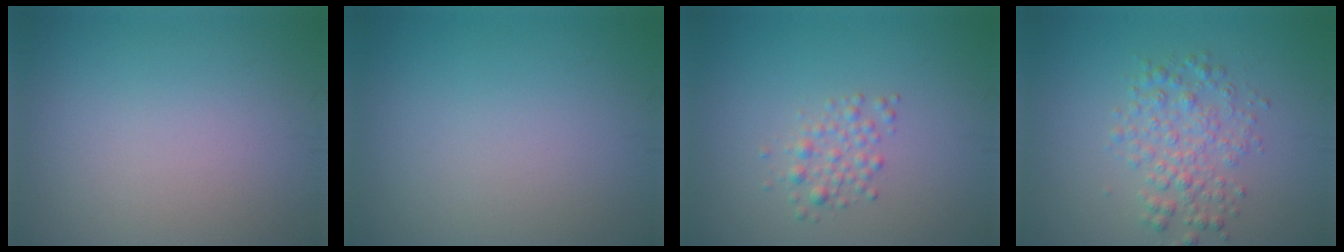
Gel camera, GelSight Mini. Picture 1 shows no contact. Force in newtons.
{"total": 0.0}
{"total": 1.7, "press": 1.7, "slide": 0.0}
{"total": 3.1, "press": 3.1, "slide": 0.0}